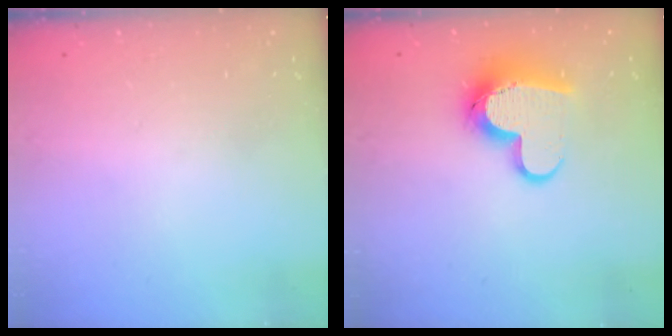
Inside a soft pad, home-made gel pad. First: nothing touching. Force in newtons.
{"total": 12.4, "press": 12.3, "slide": 1.2}